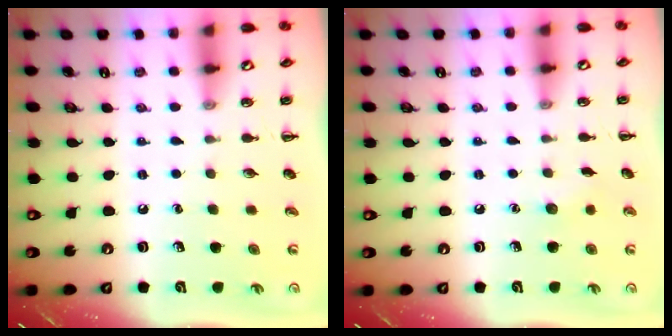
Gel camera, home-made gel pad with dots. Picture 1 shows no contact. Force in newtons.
{"total": 4.9, "press": 4.7, "slide": 1.3}